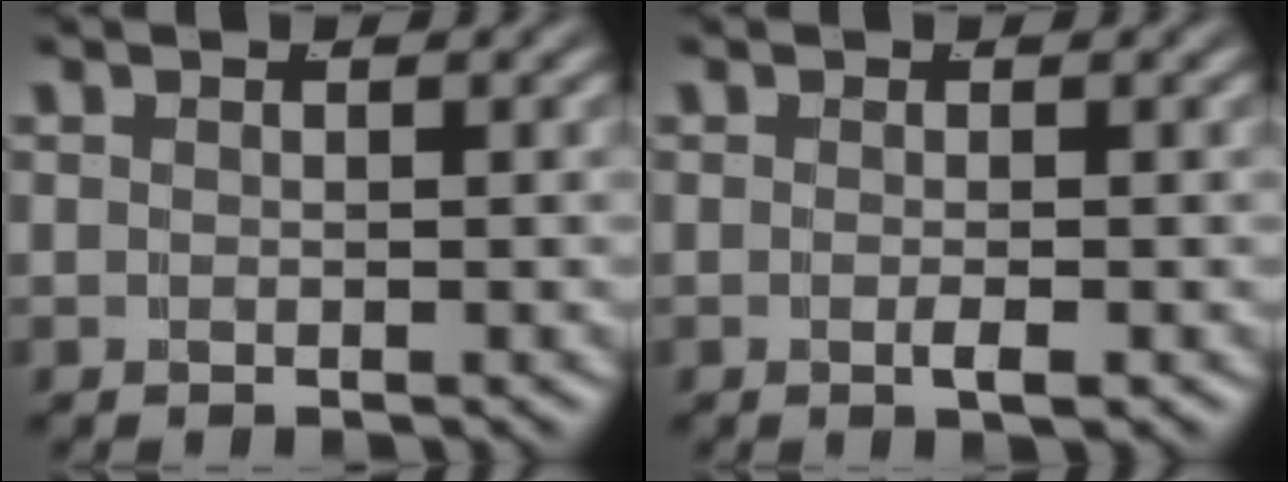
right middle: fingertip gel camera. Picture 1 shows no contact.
{"total": 1.1, "force": [-0.5, 0.1, 1.0], "torque": [-0.016, -0.002, -0.008]}